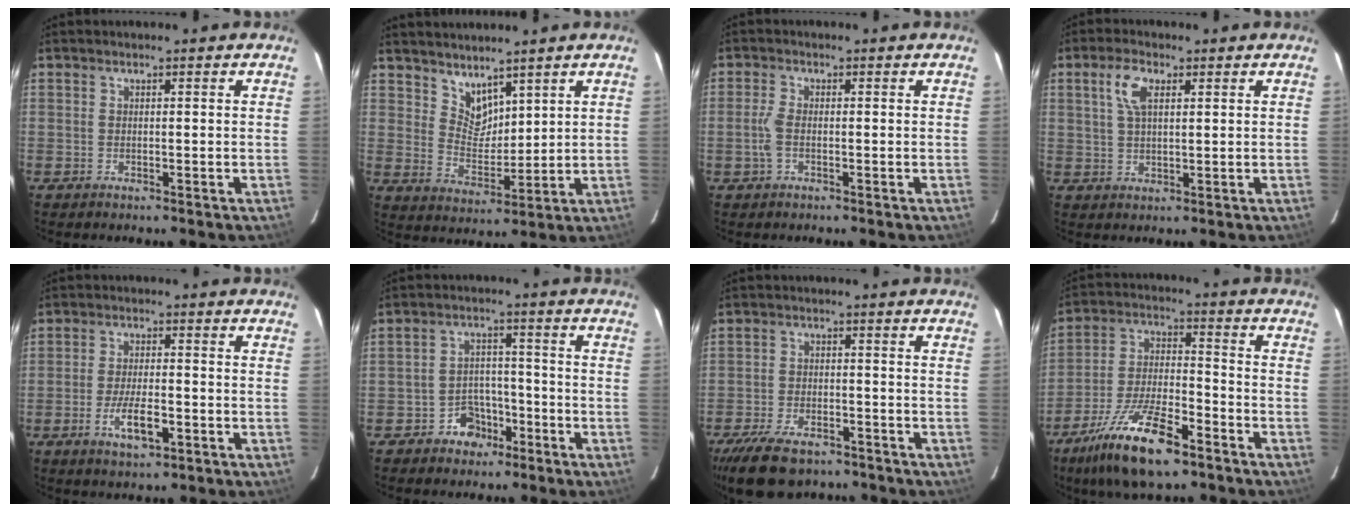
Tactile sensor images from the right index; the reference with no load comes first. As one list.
[{"total": 6.0, "force": [4.9, 3.0, 1.7], "torque": [-0.020, -0.002, 0.098]}, {"total": 2.9, "force": [-0.8, 1.4, 2.5], "torque": [-0.060, 0.002, -0.017]}, {"total": 5.1, "force": [2.0, 2.3, 4.1], "torque": [-0.081, 0.011, 0.039]}, {"total": 6.8, "force": [-2.9, 2.1, 5.8], "torque": [-0.119, -0.009, -0.049]}, {"total": 6.1, "force": [-4.0, 4.4, 1.6], "torque": [-0.040, 0.020, -0.056]}, {"total": 12.5, "force": [-9.5, 5.3, 6.1], "torque": [-0.148, -0.020, -0.159]}, {"total": 16.2, "force": [-10.6, 5.1, 11.1], "torque": [-0.230, -0.024, -0.195]}]